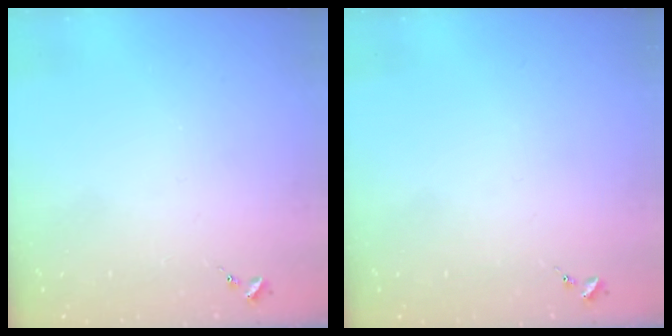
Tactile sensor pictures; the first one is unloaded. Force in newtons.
{"total": 0.0}